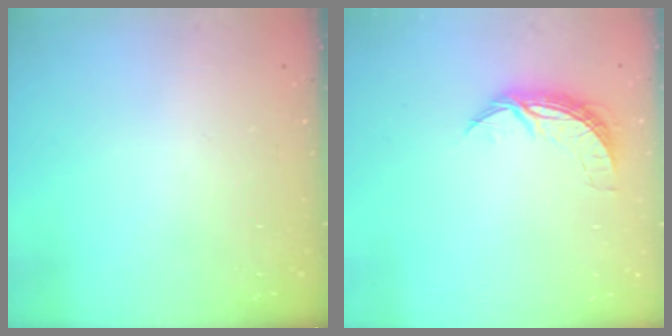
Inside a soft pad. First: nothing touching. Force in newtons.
{"total": 7.4, "press": 7.4, "slide": 0.5}